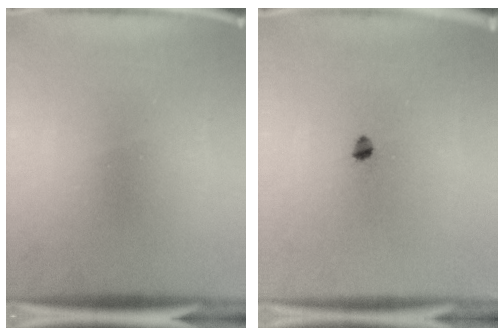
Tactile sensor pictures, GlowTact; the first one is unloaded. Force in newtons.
{"total": 1.4}